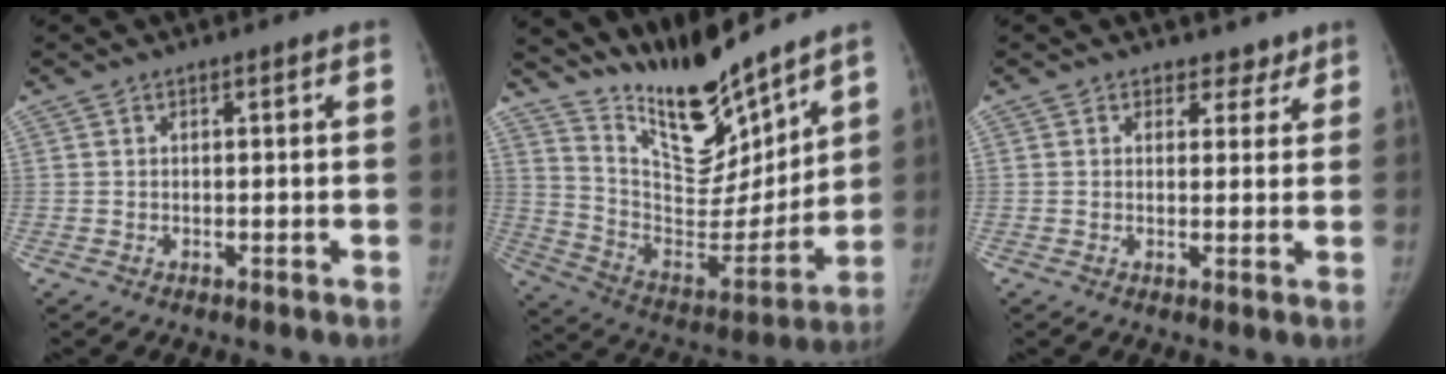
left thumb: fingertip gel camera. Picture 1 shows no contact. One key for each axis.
{"total": 18.2, "fx": 15.7, "fy": 4.3, "fz": 8.2, "tx": -0.090, "ty": -0.112, "tz": 0.285}
{"total": 3.1, "fx": 2.4, "fy": 2.1, "fz": 0.1, "tx": 0.031, "ty": -0.015, "tz": 0.025}